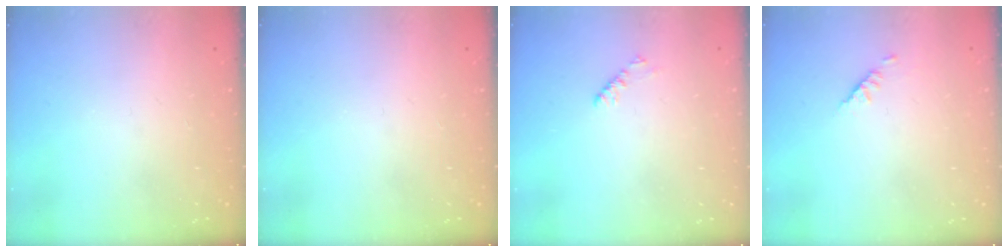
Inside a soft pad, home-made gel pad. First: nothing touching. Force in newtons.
{"total": 0.0}
{"total": 3.4, "press": 3.3, "slide": 0.5}
{"total": 1.9, "press": 1.8, "slide": 0.5}